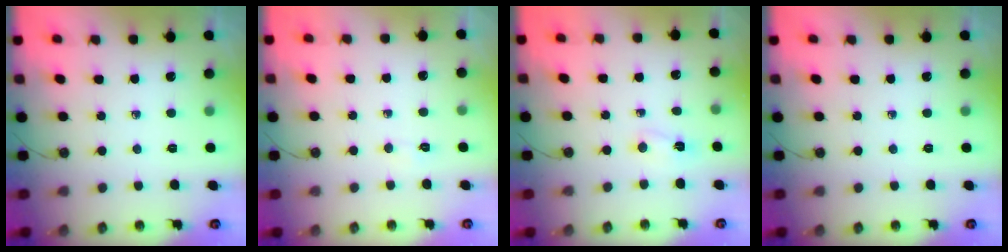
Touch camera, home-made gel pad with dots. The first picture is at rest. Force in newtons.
{"total": 2.3, "press": 2.3, "slide": 0.3}
{"total": 2.4, "press": 2.4, "slide": 0.5}
{"total": 0.0}